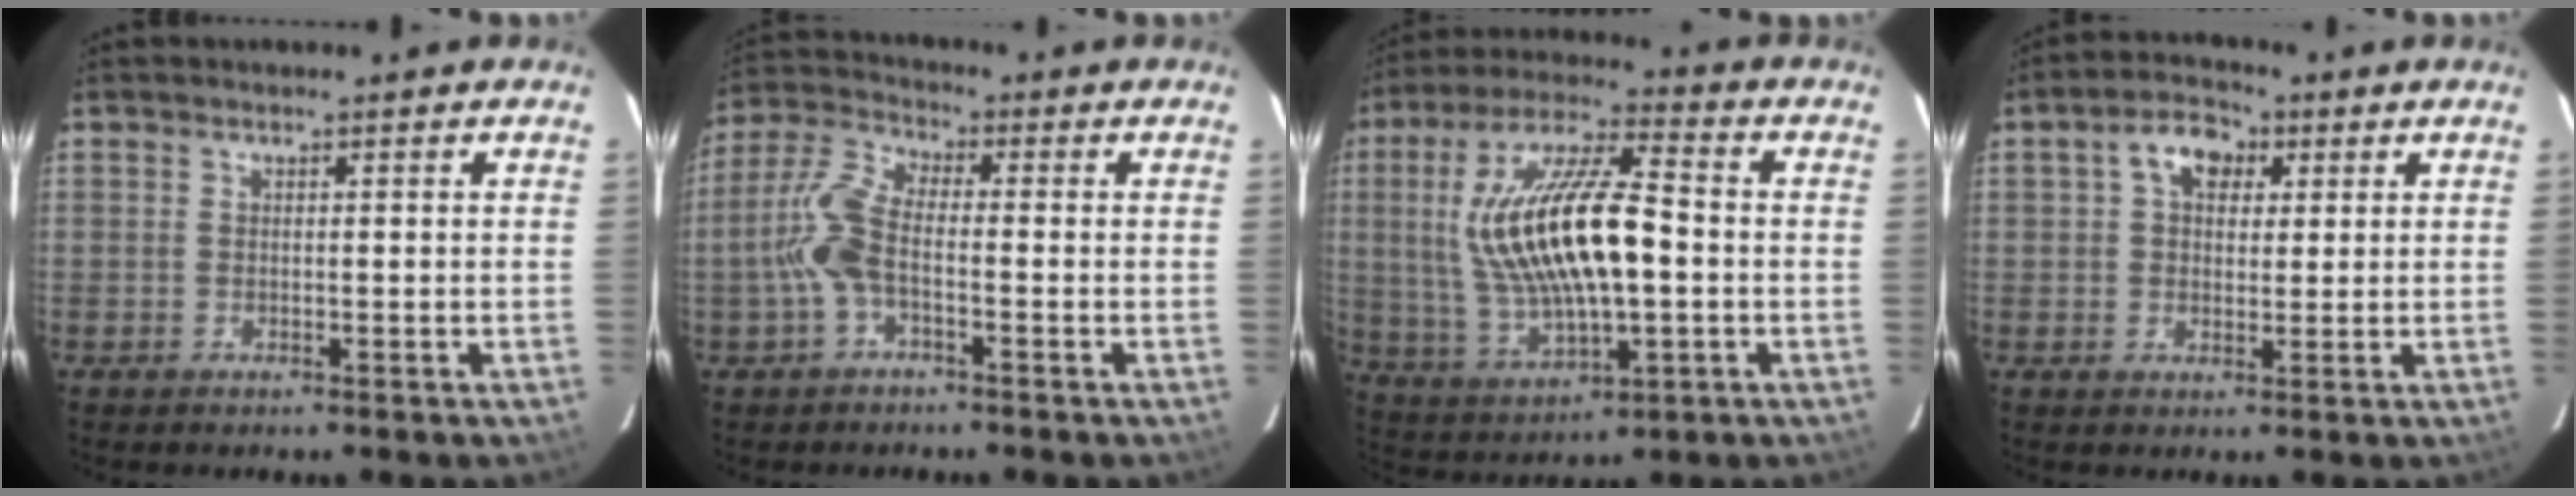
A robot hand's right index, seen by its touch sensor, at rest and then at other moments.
{"total": 7.8, "force": [-2.1, 3.0, 6.9], "torque": [-0.161, 0.013, -0.046]}
{"total": 19.7, "force": [0.4, 7.4, 18.2], "torque": [-0.357, 0.009, 0.021]}
{"total": 6.1, "force": [2.1, 4.3, 3.7], "torque": [-0.061, 0.022, 0.034]}